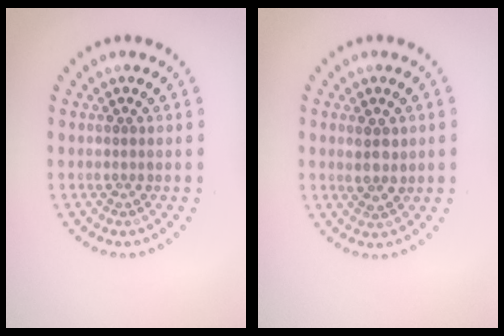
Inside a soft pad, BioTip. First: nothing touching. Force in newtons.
{"total": 2.0, "press": 1.9, "slide": 0.7}